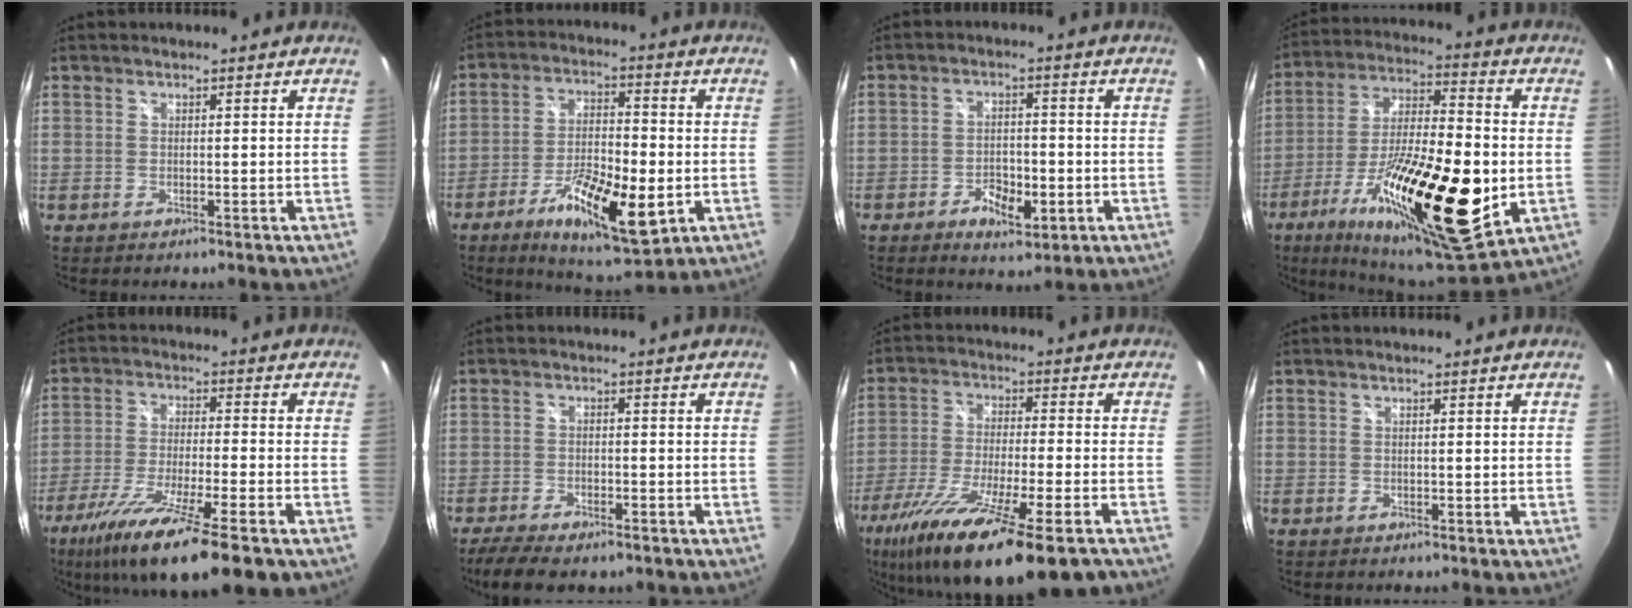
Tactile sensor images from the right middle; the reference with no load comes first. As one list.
[{"total": 14.7, "force": [-5.8, 4.5, 12.7], "torque": [-0.247, -0.022, -0.095]}, {"total": 6.5, "force": [-2.9, 3.3, 4.8], "torque": [-0.102, -0.004, -0.043]}, {"total": 27.6, "force": [-8.8, 8.7, 24.7], "torque": [-0.437, -0.040, -0.136]}, {"total": 17.1, "force": [-11.1, 2.0, 12.9], "torque": [-0.251, -0.055, -0.192]}, {"total": 9.1, "force": [-6.9, 2.8, 5.2], "torque": [-0.124, -0.028, -0.113]}, {"total": 21.6, "force": [-14.4, 3.3, 15.7], "torque": [-0.295, -0.062, -0.245]}, {"total": 0.0}]